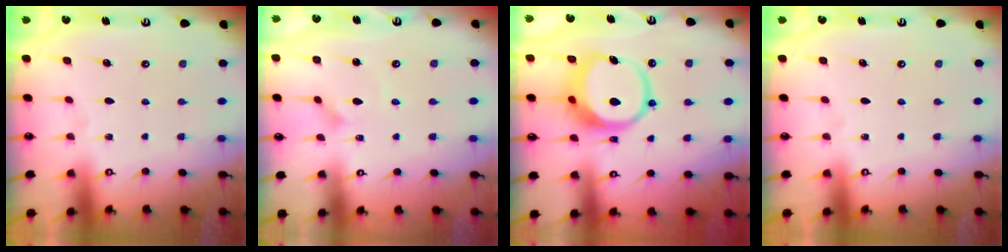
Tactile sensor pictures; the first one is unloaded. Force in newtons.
{"total": 1.5, "press": 1.5, "slide": 0.0}
{"total": 11.7, "press": 11.6, "slide": 1.6}
{"total": 0.0}